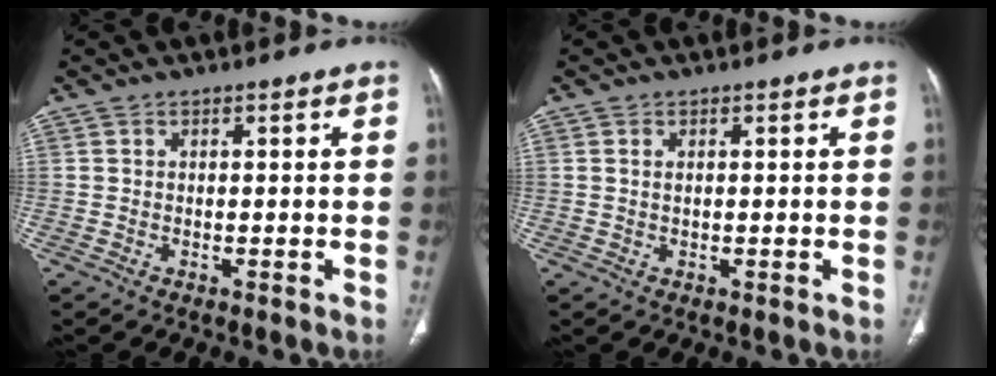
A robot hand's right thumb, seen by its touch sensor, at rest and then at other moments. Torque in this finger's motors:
{"motor_torque": [-0.07, -0.45, -0.34, 0.10, -0.08]}